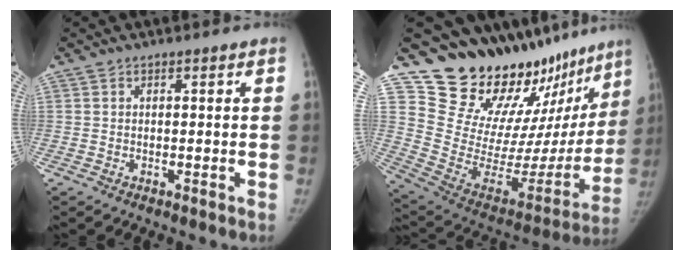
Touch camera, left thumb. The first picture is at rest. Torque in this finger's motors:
{"motor_torque": [1.18, 1.69, 0.75, -2.02, -0.04]}